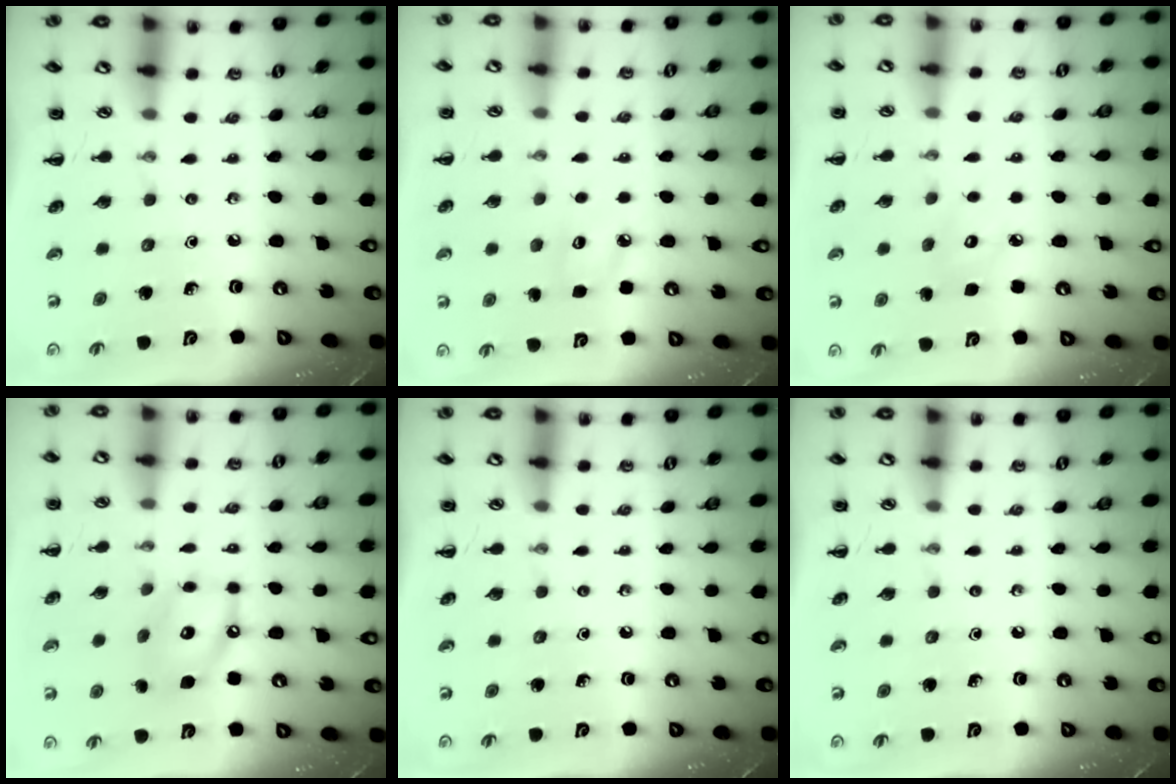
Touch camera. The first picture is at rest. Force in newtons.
{"total": 6.8, "press": 6.5, "slide": 2.0}
{"total": 3.8, "press": 3.7, "slide": 0.9}
{"total": 11.8, "press": 11.7, "slide": 2.0}
{"total": 0.0}
{"total": 0.0}